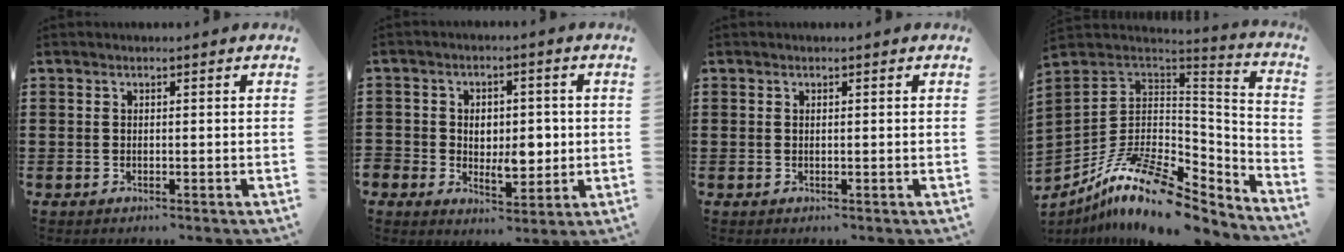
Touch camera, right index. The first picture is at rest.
{"total": 5.4, "force": [-0.3, 4.1, 3.5], "torque": [-0.053, 0.001, -0.013]}
{"total": 0.0}
{"total": 14.9, "force": [-9.0, 6.2, 10.1], "torque": [-0.208, 0.027, -0.161]}